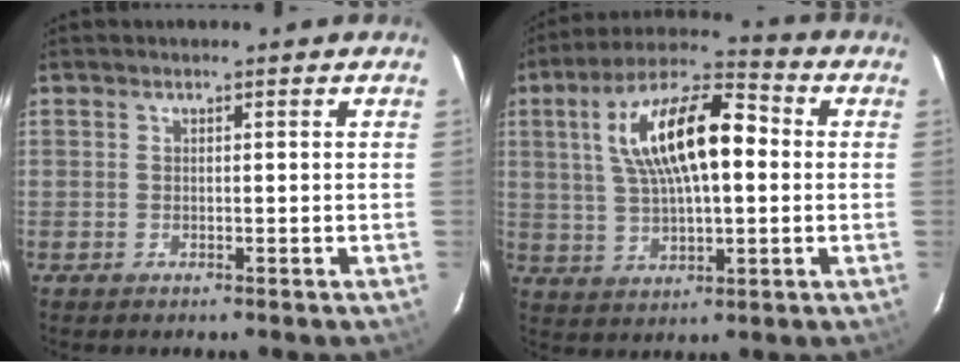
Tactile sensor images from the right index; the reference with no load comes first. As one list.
[{"total": 16.9, "force": [3.0, 6.7, 15.2], "torque": [-0.276, 0.029, 0.050]}]